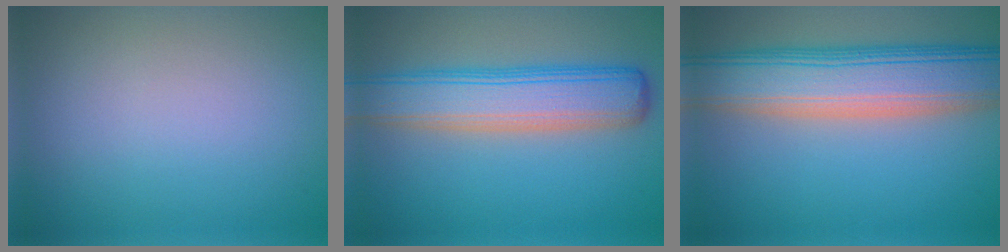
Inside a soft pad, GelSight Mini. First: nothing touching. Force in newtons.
{"total": 7.3, "press": 7.3, "slide": 0.4}
{"total": 10.0, "press": 10.0, "slide": 0.6}